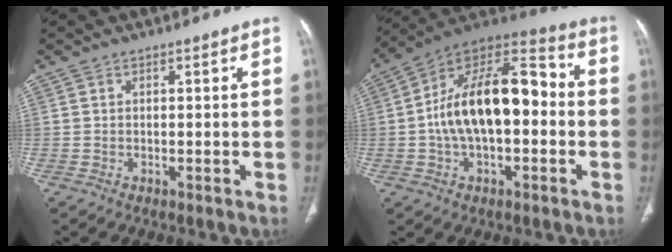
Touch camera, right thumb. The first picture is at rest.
{"total": 20.4, "force": [-0.7, 10.7, 17.4], "torque": [-0.279, 0.049, -0.018]}